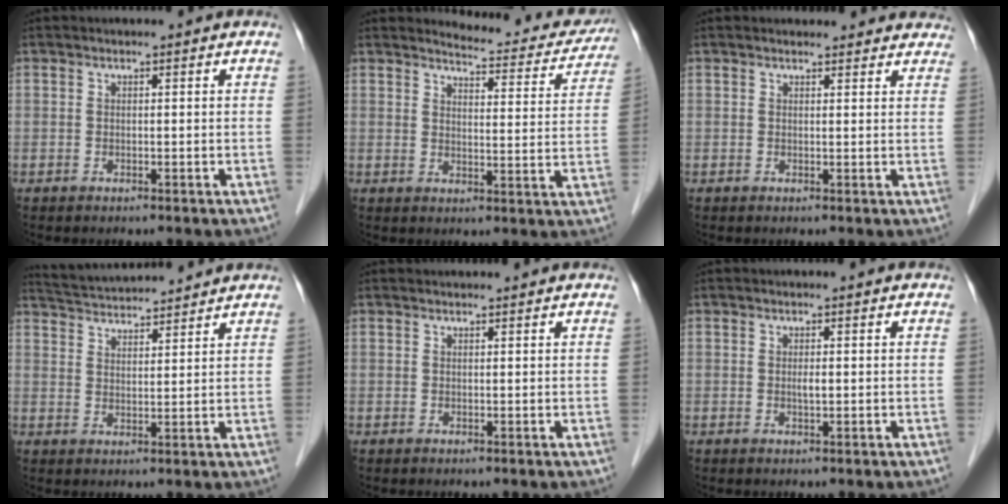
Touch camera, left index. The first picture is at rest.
{"total": 11.8, "force": [11.4, 2.2, 1.9], "torque": [-0.010, -0.028, 0.121]}
{"total": 7.8, "force": [7.3, 2.4, 1.3], "torque": [0.012, 0.012, 0.060]}
{"total": 10.4, "force": [10.1, 0.6, 2.7], "torque": [-0.059, 0.029, 0.160]}
{"total": 2.5, "force": [2.5, 0.2, 0.4], "torque": [-0.010, 0.020, 0.031]}
{"total": 0.9, "force": [0.1, 0.1, 0.9], "torque": [-0.018, -0.001, 0.002]}